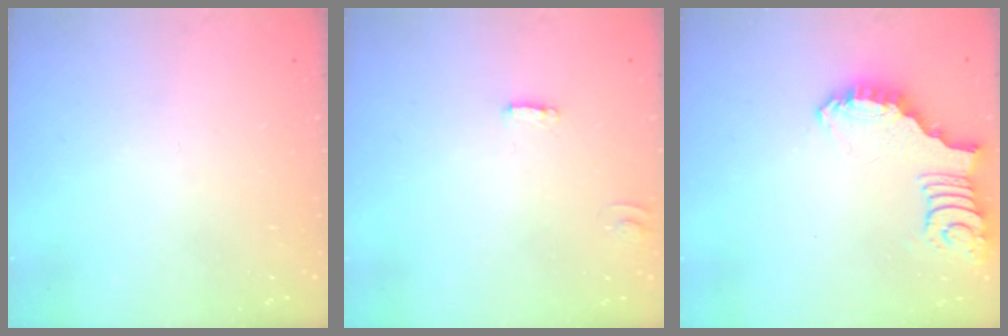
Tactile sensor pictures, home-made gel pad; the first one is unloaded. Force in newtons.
{"total": 2.0, "press": 2.0, "slide": 0.1}
{"total": 2.6, "press": 2.6, "slide": 0.3}